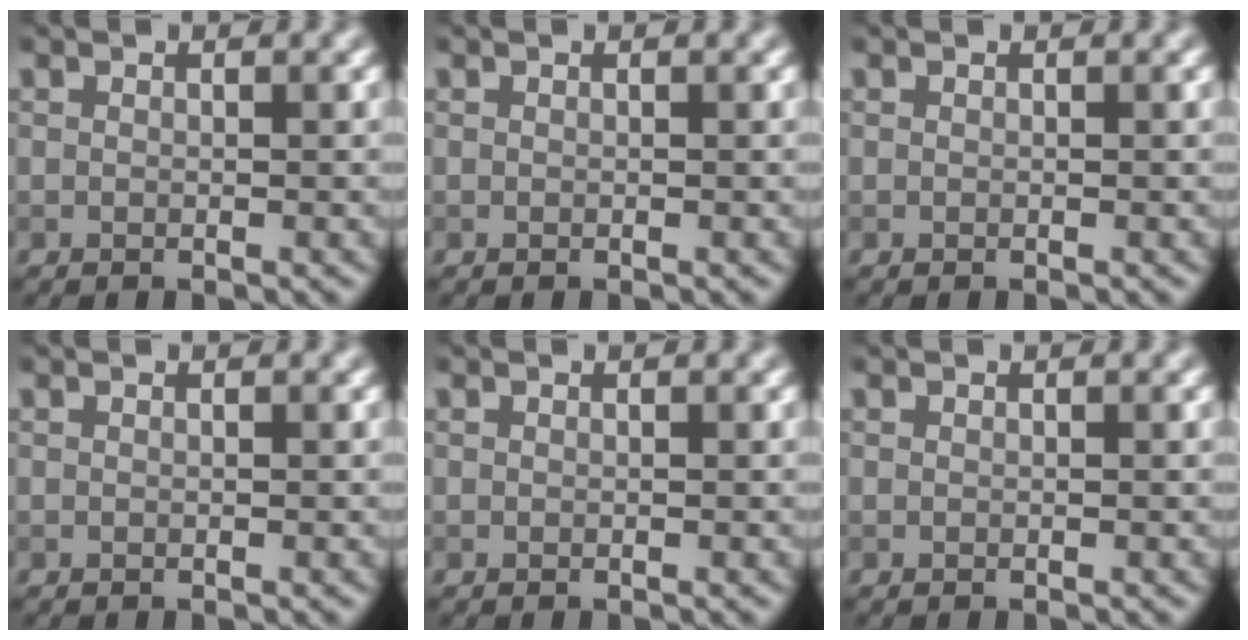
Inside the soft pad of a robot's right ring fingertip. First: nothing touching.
{"total": 0.0}
{"total": 0.0}
{"total": 0.0}
{"total": 0.0}
{"total": 0.0}